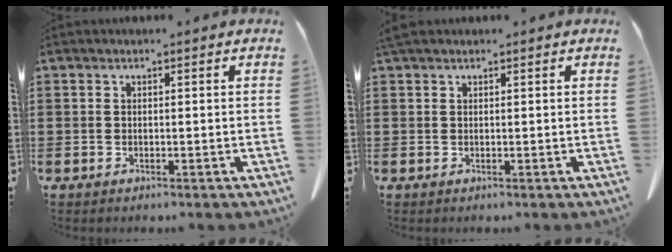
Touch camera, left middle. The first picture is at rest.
{"total": 0.9, "force": [0.7, 0.3, 0.4], "torque": [-0.012, 0.000, 0.014]}